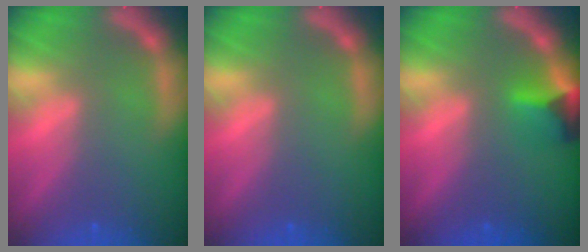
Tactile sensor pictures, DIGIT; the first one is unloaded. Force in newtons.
{"total": 0.0}
{"total": 3.4}